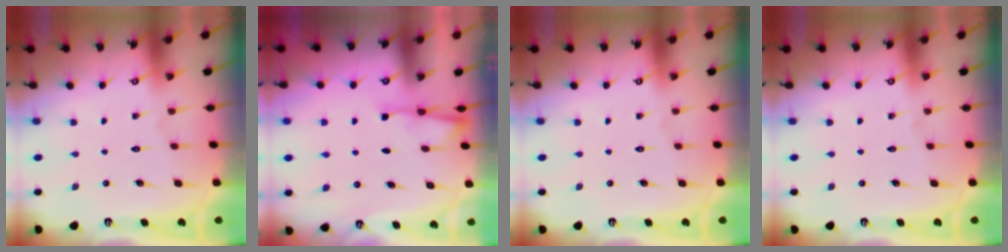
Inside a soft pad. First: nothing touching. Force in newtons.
{"total": 2.5, "press": 2.4, "slide": 0.4}
{"total": 0.0}
{"total": 0.0}